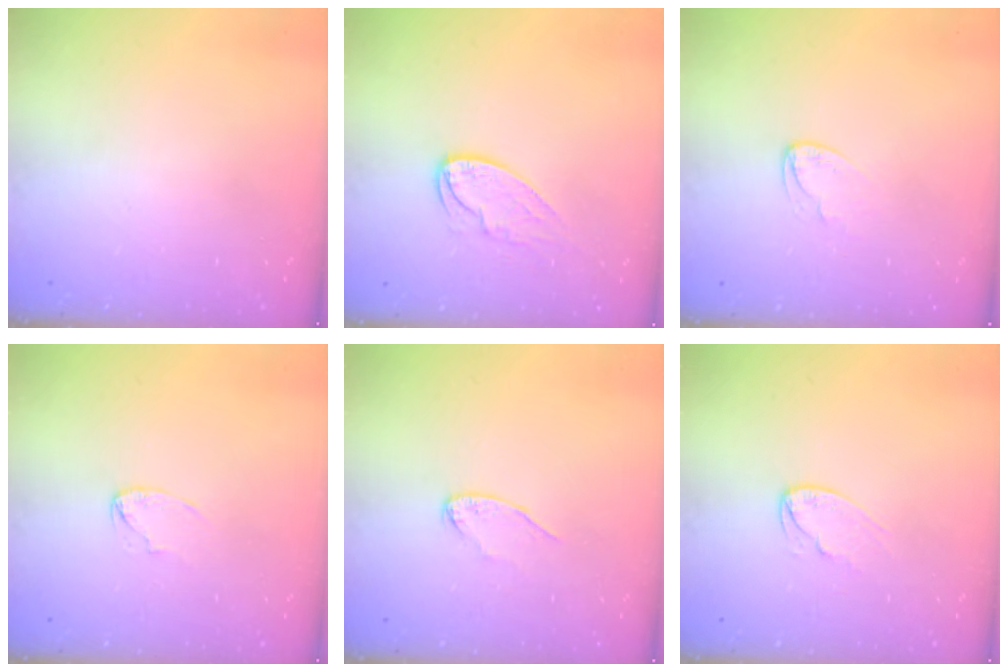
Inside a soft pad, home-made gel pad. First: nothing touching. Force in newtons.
{"total": 8.4, "press": 8.4, "slide": 0.5}
{"total": 2.9, "press": 2.9, "slide": 0.2}
{"total": 2.6, "press": 2.6, "slide": 0.2}
{"total": 4.7, "press": 4.7, "slide": 0.4}
{"total": 5.2, "press": 5.2, "slide": 0.4}